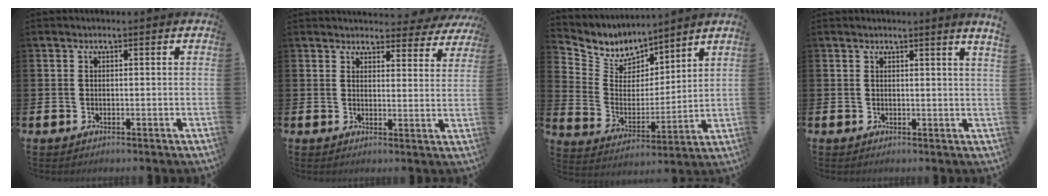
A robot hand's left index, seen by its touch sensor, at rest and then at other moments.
{"total": 3.5, "force": [3.3, 1.1, 0.2], "torque": [-0.002, -0.022, 0.056]}
{"total": 6.7, "force": [6.2, 2.6, 0.2], "torque": [-0.049, -0.051, 0.112]}
{"total": 1.3, "force": [1.1, -0.6, 0.3], "torque": [0.001, -0.010, 0.019]}